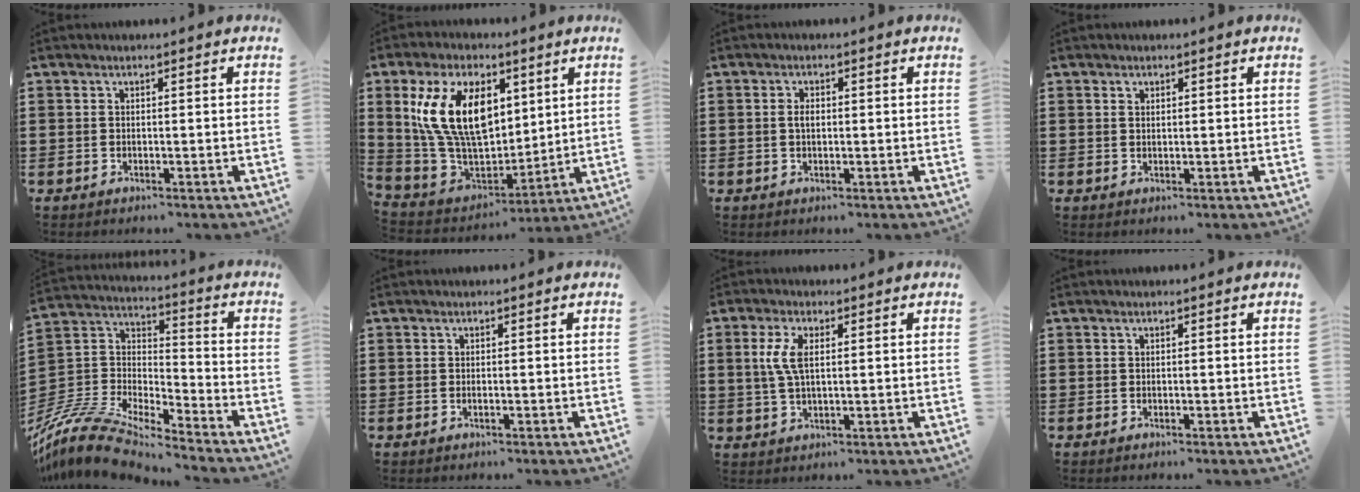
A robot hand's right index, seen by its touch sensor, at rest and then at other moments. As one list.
[{"total": 14.6, "force": [4.9, 8.5, 10.9], "torque": [-0.258, 0.014, 0.090]}, {"total": 1.7, "force": [0.1, 0.8, 1.5], "torque": [-0.030, 0.006, -0.001]}, {"total": 0.7, "force": [0.5, 0.5, 0.3], "torque": [-0.007, 0.003, 0.010]}, {"total": 10.8, "force": [-10.2, 1.7, 3.3], "torque": [-0.098, 0.001, -0.214]}, {"total": 0.0}, {"total": 4.8, "force": [1.1, 1.9, 4.3], "torque": [-0.103, 0.002, 0.012]}, {"total": 0.0}]